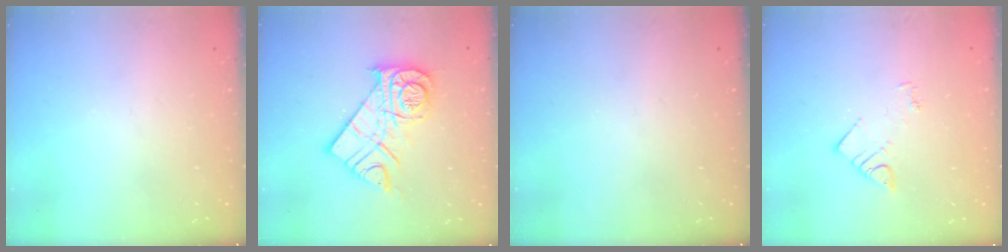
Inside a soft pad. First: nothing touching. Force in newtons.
{"total": 16.2, "press": 16.1, "slide": 1.6}
{"total": 0.0}
{"total": 3.8, "press": 3.8, "slide": 0.4}